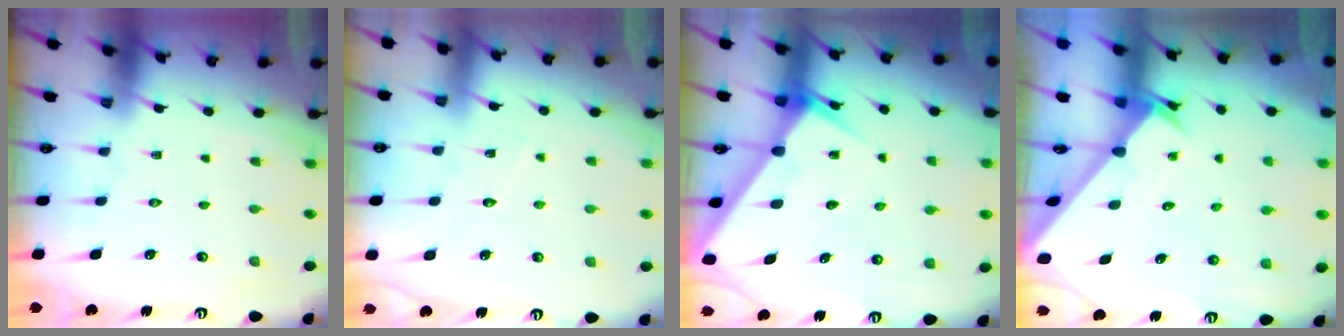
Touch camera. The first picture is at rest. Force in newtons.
{"total": 5.2, "press": 5.2, "slide": 0.4}
{"total": 3.3, "press": 3.3, "slide": 0.4}
{"total": 2.4, "press": 2.4, "slide": 0.2}